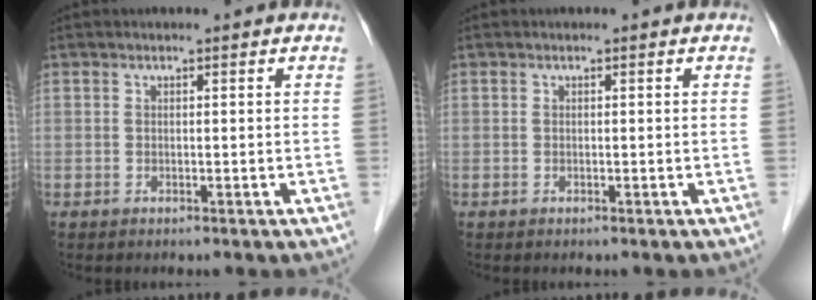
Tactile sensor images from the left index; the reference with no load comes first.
{"total": 0.0}